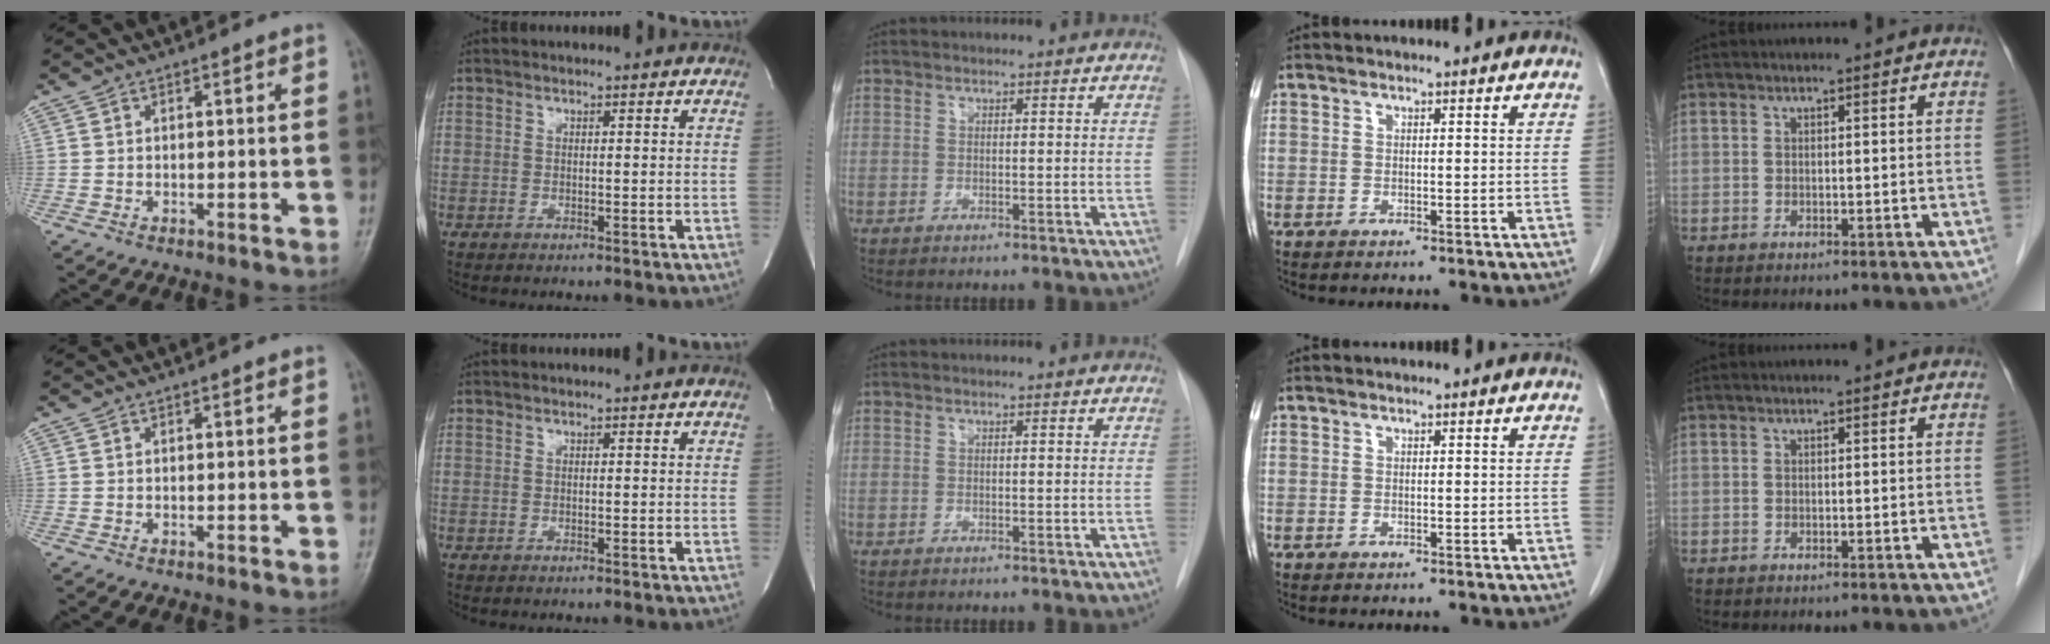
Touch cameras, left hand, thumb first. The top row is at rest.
{}